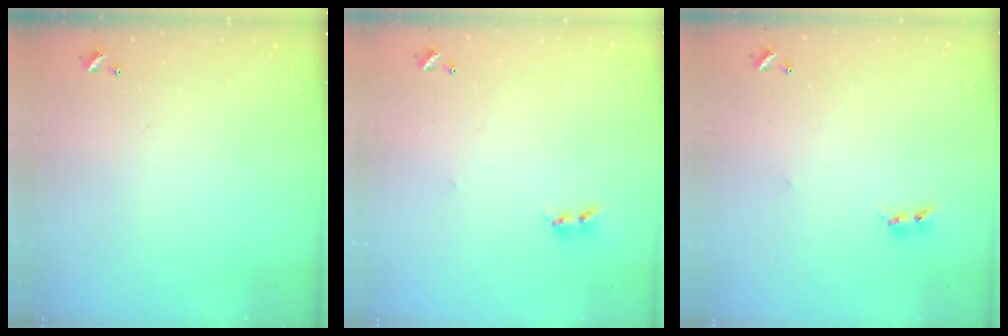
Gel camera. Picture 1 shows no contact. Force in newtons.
{"total": 2.2, "press": 2.2, "slide": 0.4}
{"total": 2.7, "press": 2.7, "slide": 0.3}